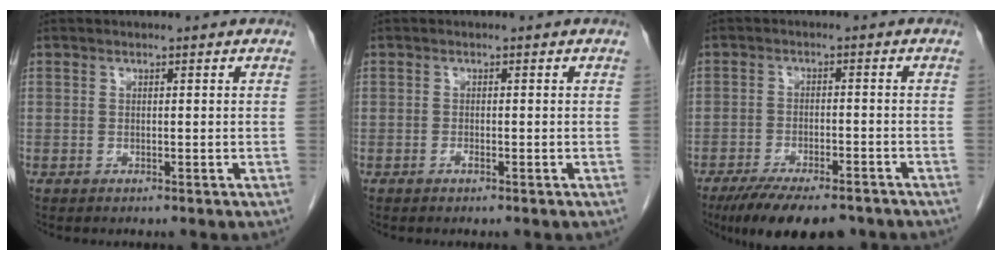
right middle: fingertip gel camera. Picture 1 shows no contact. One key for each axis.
{"total": 0.5, "fx": -0.3, "fy": 0.0, "fz": 0.4, "tx": -0.010, "ty": 0.001, "tz": -0.005}
{"total": 12.3, "fx": -9.7, "fy": 3.4, "fz": 6.8, "tx": -0.102, "ty": -0.014, "tz": -0.145}